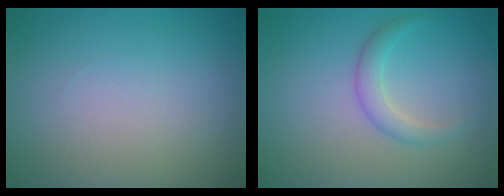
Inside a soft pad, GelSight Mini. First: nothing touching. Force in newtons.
{"total": 1.9, "press": 1.9, "slide": 0.2}